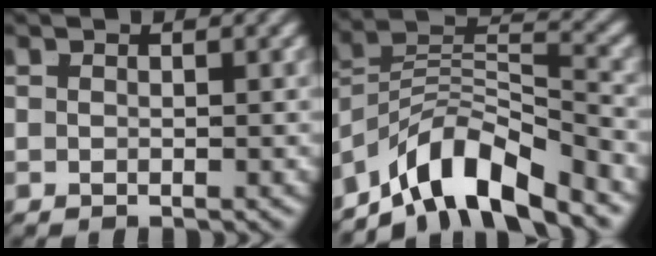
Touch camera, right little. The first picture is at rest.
{"total": 10.7, "force": [-5.1, 6.6, 6.7], "torque": [-0.107, -0.029, -0.077]}